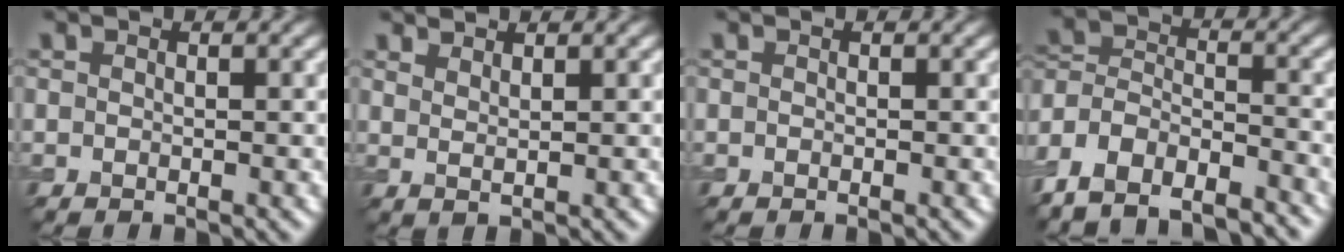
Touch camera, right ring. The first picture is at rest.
{"total": 1.7, "force": [1.5, 0.3, 0.7], "torque": [-0.008, -0.003, 0.023]}
{"total": 0.0}
{"total": 9.6, "force": [-8.0, 4.1, 3.4], "torque": [-0.061, -0.001, -0.135]}